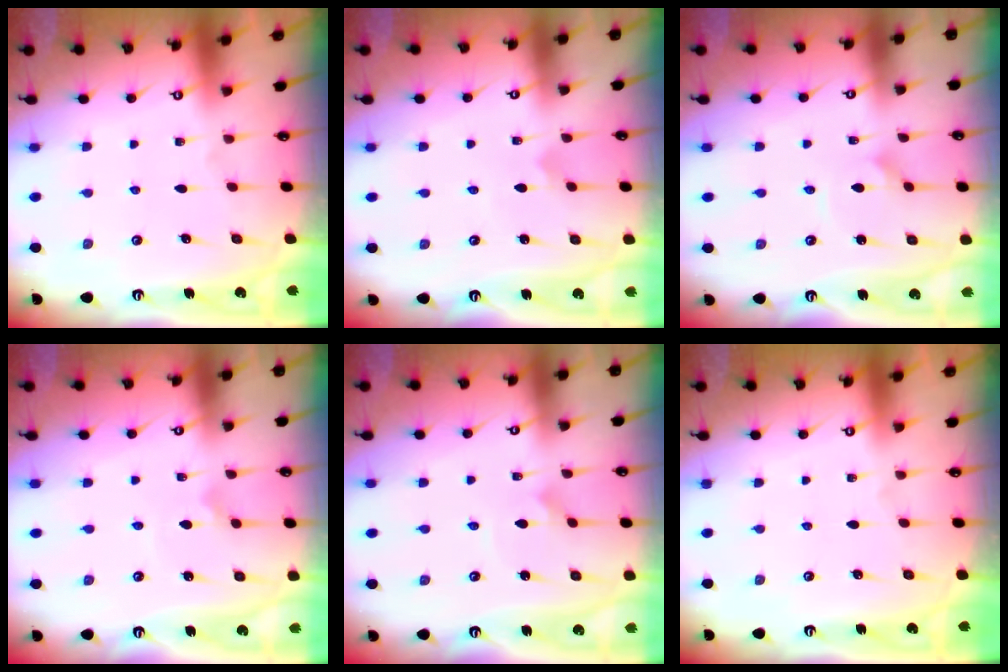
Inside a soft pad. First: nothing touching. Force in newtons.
{"total": 1.8, "press": 1.8, "slide": 0.1}
{"total": 2.2, "press": 2.2, "slide": 0.1}
{"total": 1.9, "press": 1.9, "slide": 0.2}
{"total": 1.6, "press": 1.6, "slide": 0.1}
{"total": 0.0}